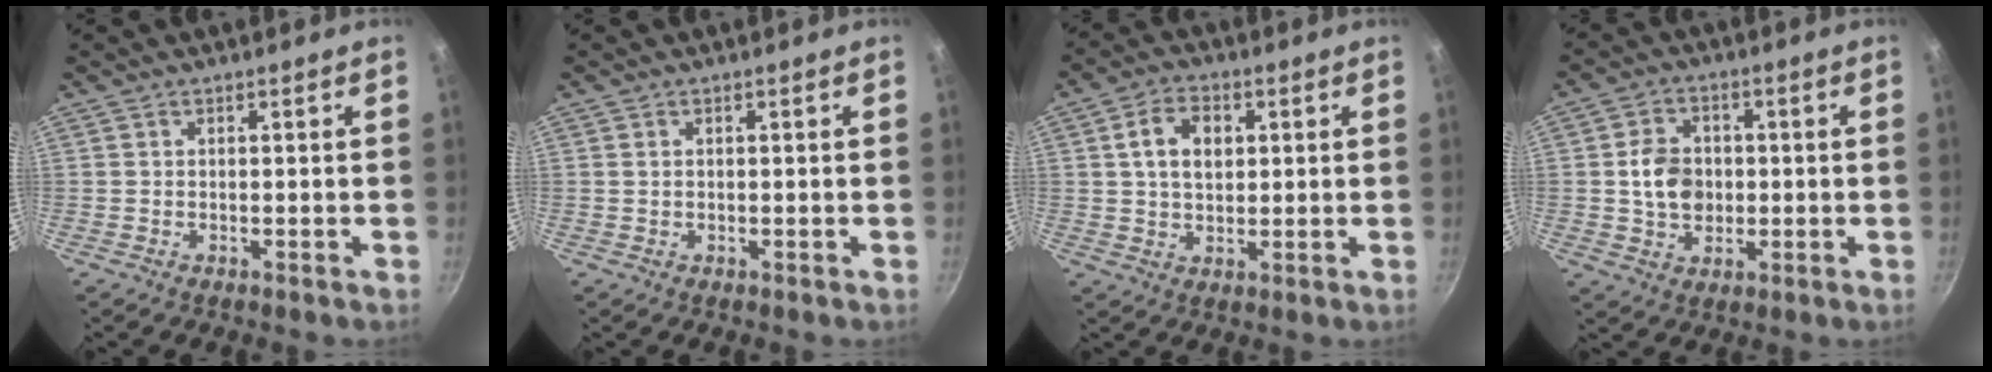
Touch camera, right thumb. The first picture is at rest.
{"total": 0.5, "force": [0.2, 0.4, 0.3], "torque": [-0.005, 0.001, 0.004]}
{"total": 7.7, "force": [1.8, 5.3, 5.3], "torque": [-0.077, 0.004, 0.027]}
{"total": 8.0, "force": [0.1, 6.4, 4.7], "torque": [-0.058, 0.009, -0.001]}